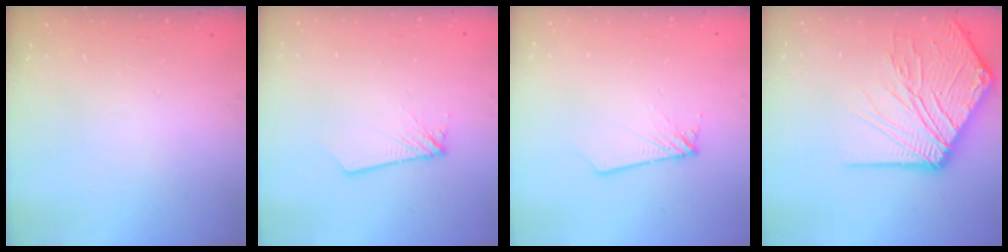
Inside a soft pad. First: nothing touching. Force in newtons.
{"total": 1.8, "press": 1.8, "slide": 0.1}
{"total": 1.8, "press": 1.8, "slide": 0.1}
{"total": 19.9, "press": 19.8, "slide": 2.6}